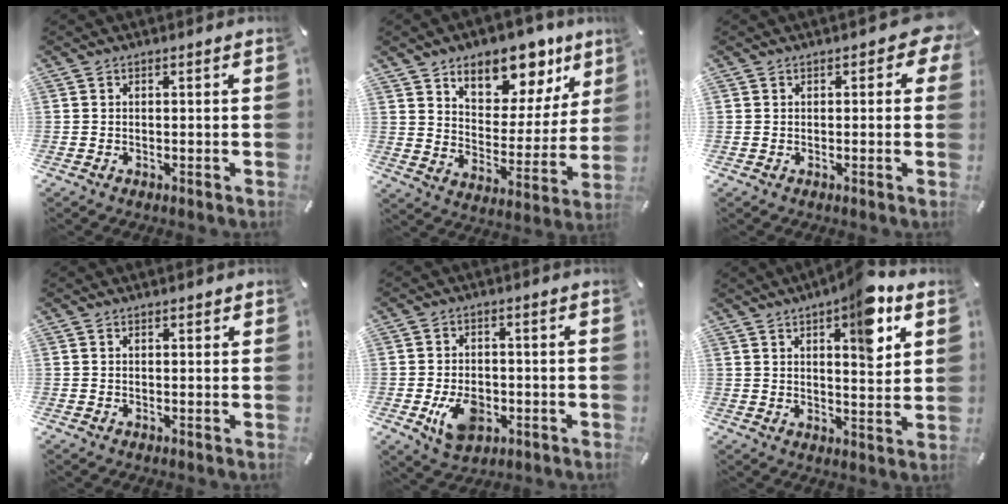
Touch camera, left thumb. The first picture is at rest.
{"total": 13.7, "force": [10.3, 7.5, 4.9], "torque": [-0.069, -0.087, 0.177]}
{"total": 3.3, "force": [1.1, 2.3, 2.1], "torque": [-0.017, 0.001, 0.015]}
{"total": 0.8, "force": [0.5, 0.6, 0.3], "torque": [0.002, -0.001, 0.007]}
{"total": 8.4, "force": [-2.1, 5.9, 5.5], "torque": [-0.097, -0.001, -0.040]}
{"total": 11.3, "force": [6.2, 4.0, 8.6], "torque": [-0.103, -0.032, 0.097]}